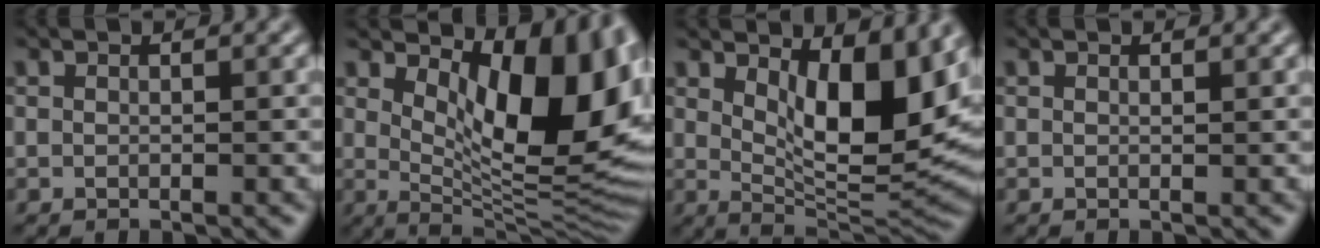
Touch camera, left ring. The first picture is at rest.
{"total": 13.0, "force": [4.0, 5.5, 11.0], "torque": [-0.138, -0.008, 0.070]}
{"total": 9.6, "force": [2.9, 3.9, 8.3], "torque": [-0.127, -0.020, 0.053]}
{"total": 0.0}